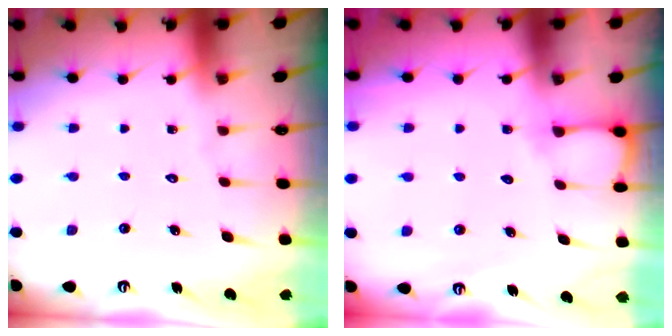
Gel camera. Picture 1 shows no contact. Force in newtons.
{"total": 4.6, "press": 4.5, "slide": 0.5}